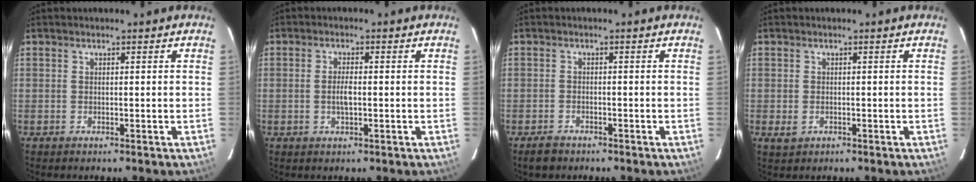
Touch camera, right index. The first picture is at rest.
{"total": 3.0, "force": [-0.3, 1.0, 2.8], "torque": [-0.051, 0.002, -0.005]}
{"total": 2.9, "force": [-2.2, 1.5, 0.9], "torque": [-0.028, 0.002, -0.037]}
{"total": 2.0, "force": [-0.7, 1.5, 1.1], "torque": [-0.018, -0.003, -0.012]}